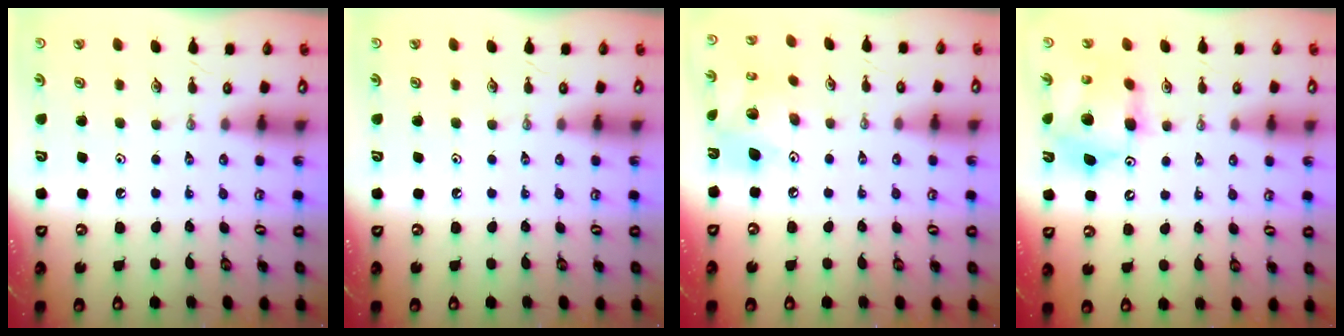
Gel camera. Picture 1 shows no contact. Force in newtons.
{"total": 0.0}
{"total": 11.7, "press": 11.6, "slide": 1.0}
{"total": 12.2, "press": 12.1, "slide": 1.1}